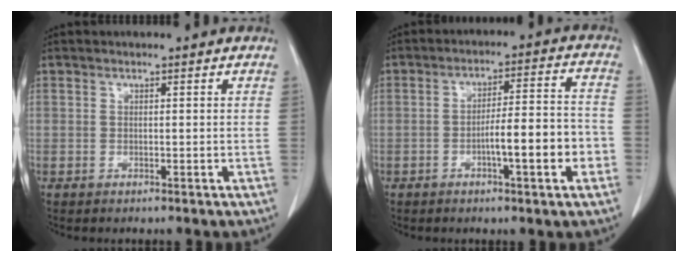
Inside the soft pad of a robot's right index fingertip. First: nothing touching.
{"total": 9.7, "force": [-3.1, 1.1, 9.1], "torque": [-0.141, 0.018, -0.046]}